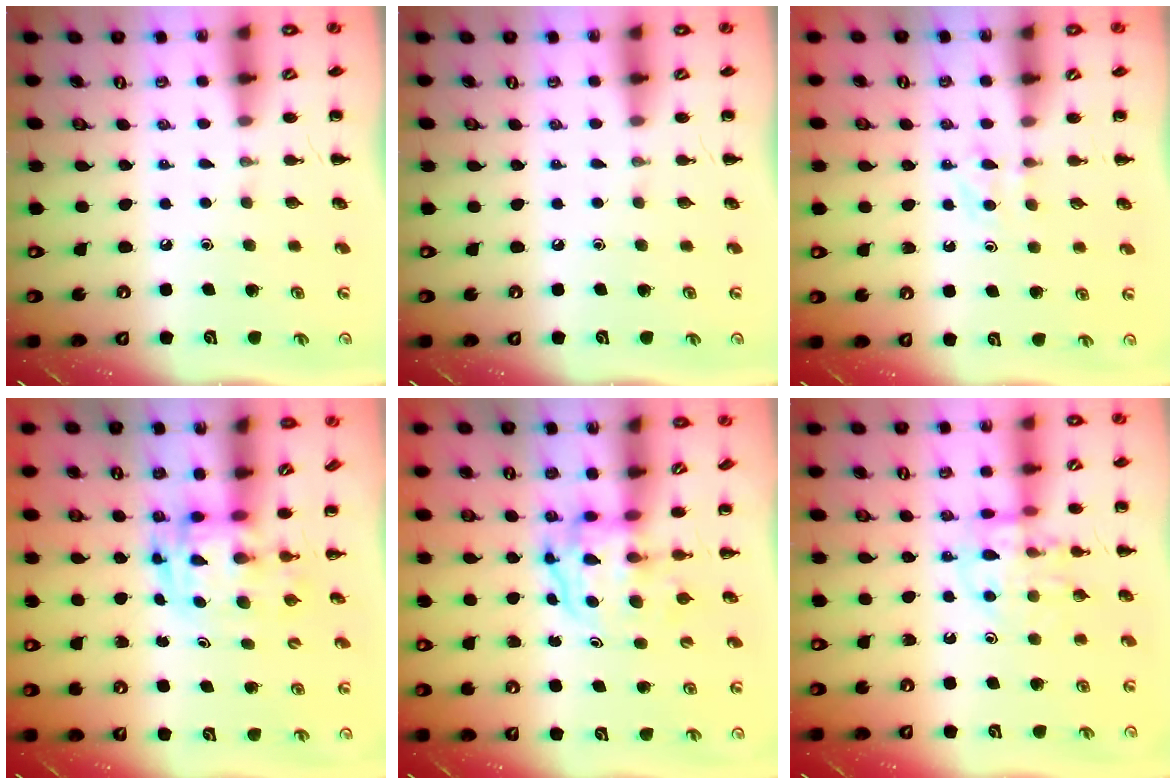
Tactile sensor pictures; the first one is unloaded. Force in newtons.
{"total": 0.0}
{"total": 3.6, "press": 3.4, "slide": 1.1}
{"total": 2.9, "press": 2.9, "slide": 0.6}
{"total": 3.9, "press": 3.8, "slide": 0.6}
{"total": 12.0, "press": 11.9, "slide": 1.4}